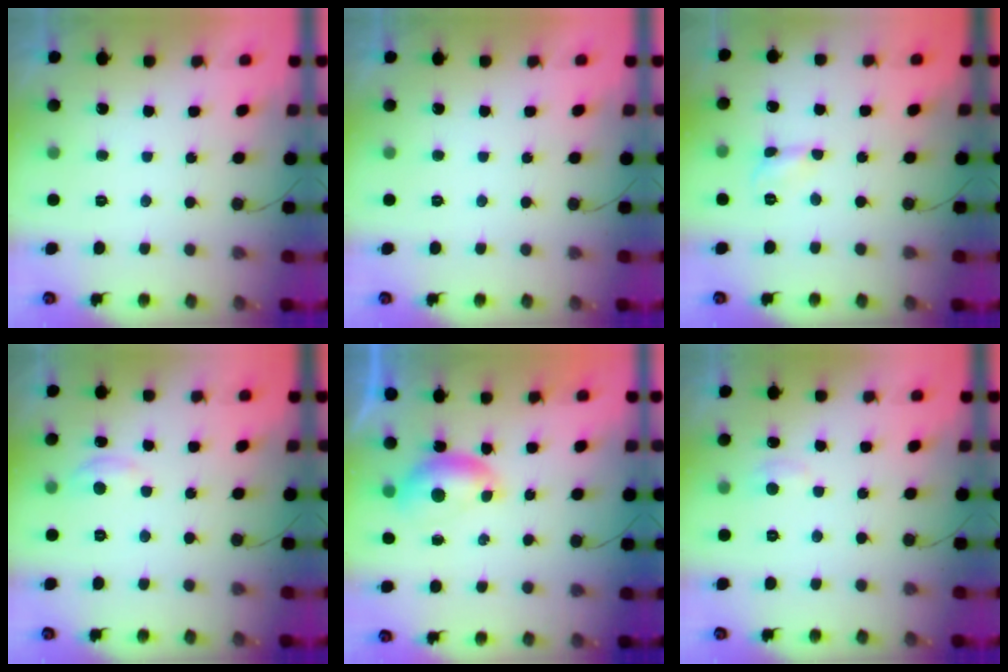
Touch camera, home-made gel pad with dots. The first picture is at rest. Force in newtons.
{"total": 0.0}
{"total": 2.7, "press": 2.7, "slide": 0.2}
{"total": 3.3, "press": 3.3, "slide": 0.5}
{"total": 6.7, "press": 6.6, "slide": 0.7}
{"total": 4.3, "press": 4.3, "slide": 0.6}